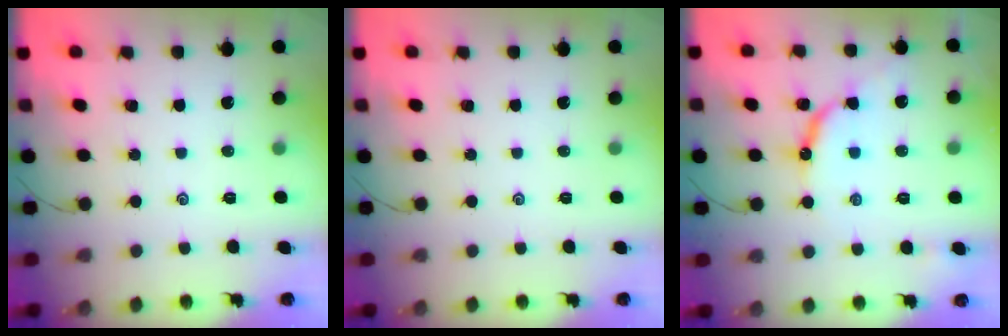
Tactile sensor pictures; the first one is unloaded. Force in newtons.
{"total": 0.0}
{"total": 9.8, "press": 9.7, "slide": 0.8}